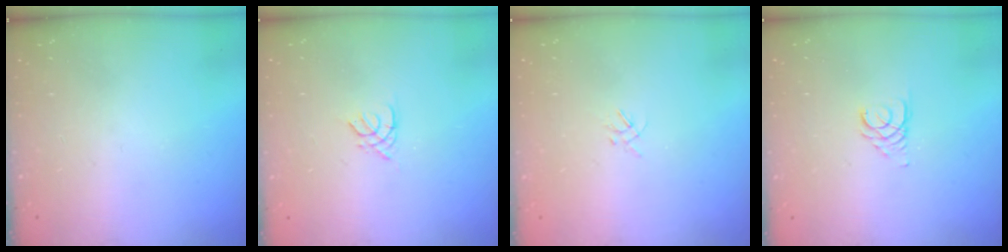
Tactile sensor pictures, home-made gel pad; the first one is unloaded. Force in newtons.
{"total": 1.4, "press": 1.4, "slide": 0.4}
{"total": 1.1, "press": 1.0, "slide": 0.4}
{"total": 2.8, "press": 2.8, "slide": 0.3}